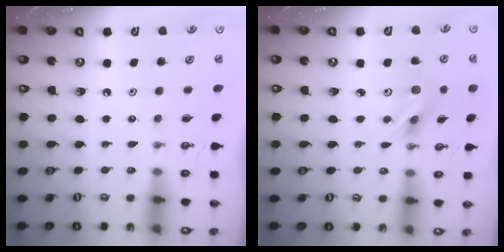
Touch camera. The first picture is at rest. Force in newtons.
{"total": 9.4, "press": 5.3, "slide": 7.8}